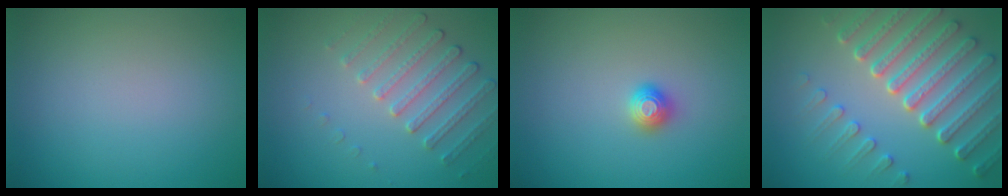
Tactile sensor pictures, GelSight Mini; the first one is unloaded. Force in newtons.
{"total": 2.5, "press": 2.2, "slide": 1.3}
{"total": 1.2, "press": 1.2, "slide": 0.2}
{"total": 7.5, "press": 5.5, "slide": 5.0}